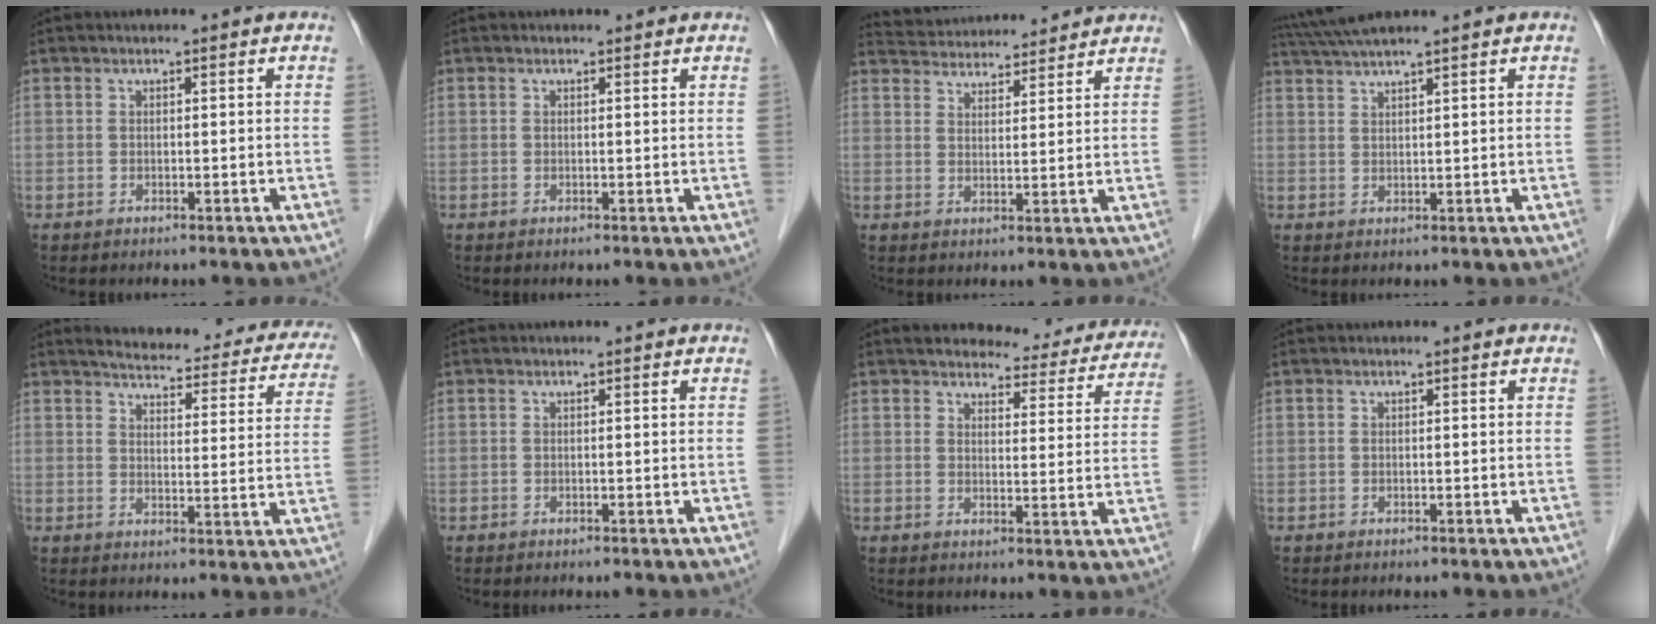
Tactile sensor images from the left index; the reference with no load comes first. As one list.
[{"total": 0.6, "force": [0.6, 0.2, 0.0], "torque": [-0.006, 0.001, 0.007]}, {"total": 12.0, "force": [11.5, 2.2, 2.6], "torque": [-0.043, 0.033, 0.171]}, {"total": 6.0, "force": [5.2, -1.1, 2.9], "torque": [-0.055, 0.029, 0.099]}, {"total": 21.3, "force": [19.0, 5.4, 8.1], "torque": [-0.088, -0.022, 0.209]}, {"total": 0.0}, {"total": 13.1, "force": [12.0, 4.0, 3.3], "torque": [-0.009, -0.015, 0.118]}, {"total": 0.0}]